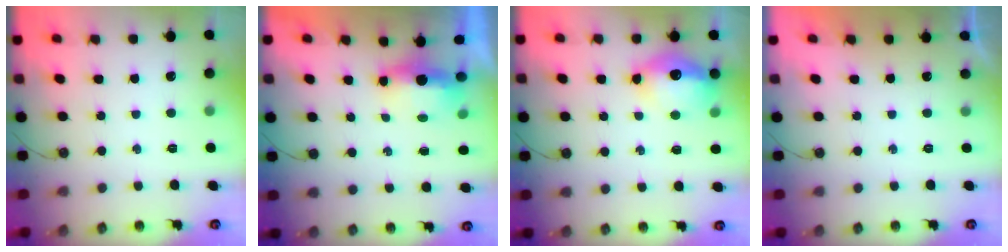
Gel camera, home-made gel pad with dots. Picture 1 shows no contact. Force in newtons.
{"total": 6.5, "press": 5.2, "slide": 3.8}
{"total": 12.9, "press": 12.8, "slide": 1.4}
{"total": 0.0}